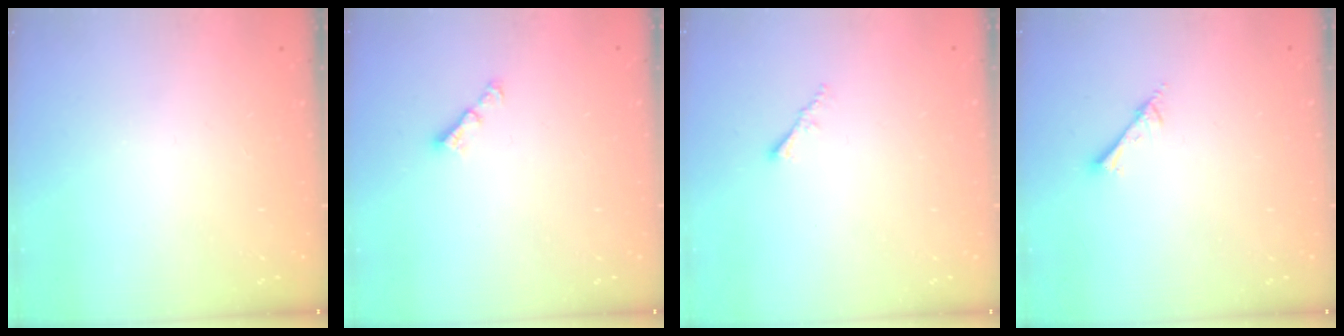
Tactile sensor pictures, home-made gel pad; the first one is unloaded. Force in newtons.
{"total": 3.0, "press": 2.9, "slide": 0.5}
{"total": 1.2, "press": 1.1, "slide": 0.4}
{"total": 2.2, "press": 2.2, "slide": 0.3}